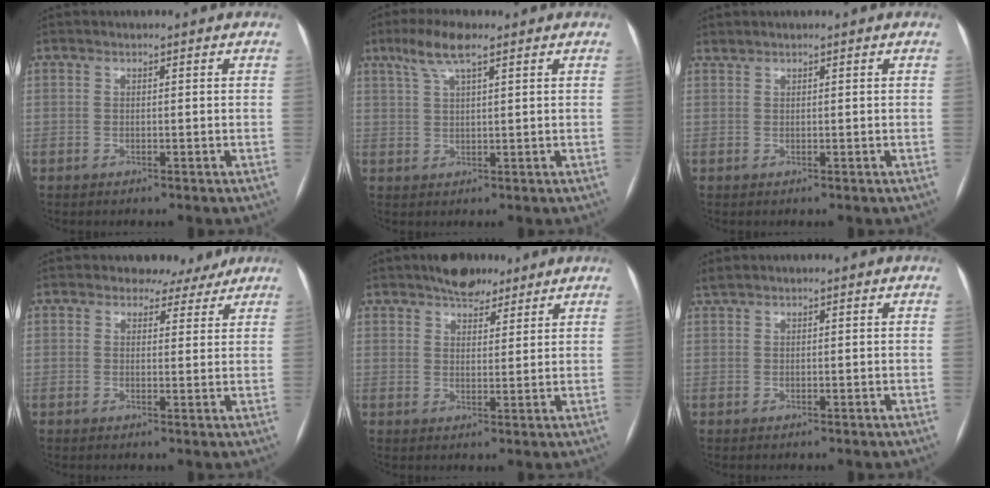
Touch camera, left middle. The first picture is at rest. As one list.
[{"total": 5.4, "force": [3.5, 0.7, 4.1], "torque": [-0.090, 0.016, 0.068]}, {"total": 0.5, "force": [0.5, 0.0, 0.0], "torque": [-0.005, 0.008, 0.014]}, {"total": 4.2, "force": [3.6, 2.1, 0.4], "torque": [0.000, 0.000, 0.035]}, {"total": 5.6, "force": [4.5, 2.6, 2.3], "torque": [-0.036, 0.010, 0.074]}, {"total": 0.9, "force": [0.9, 0.0, 0.3], "torque": [-0.013, 0.019, 0.024]}]